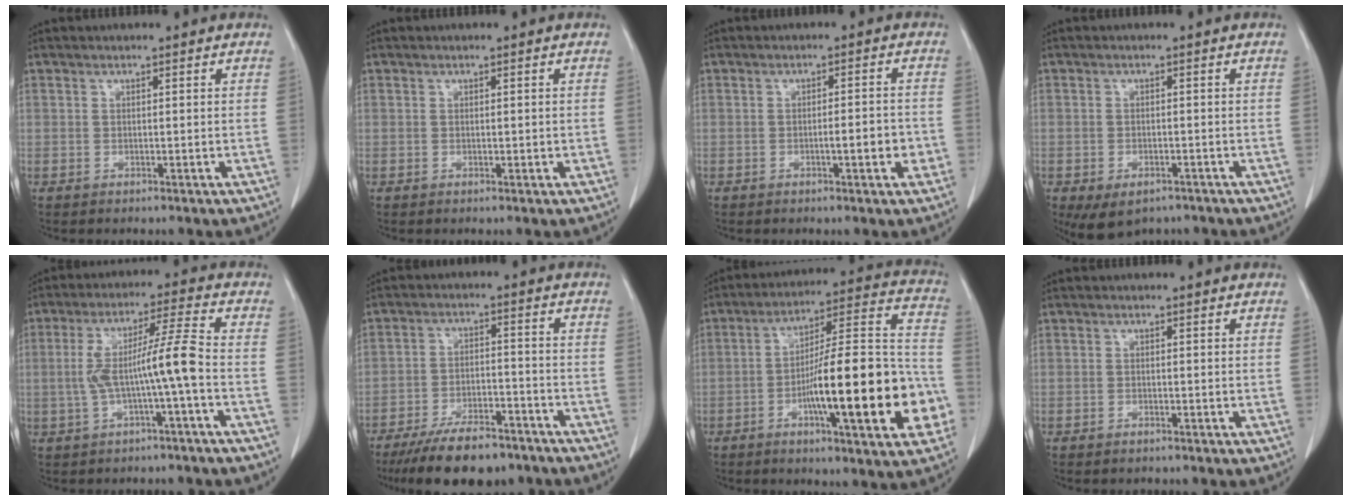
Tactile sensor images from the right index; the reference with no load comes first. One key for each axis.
{"total": 0.8, "fx": 0.0, "fy": 0.5, "fz": 0.6, "tx": -0.009, "ty": -0.001, "tz": 0.003}
{"total": 3.9, "fx": -1.2, "fy": 0.8, "fz": 3.7, "tx": -0.054, "ty": 0.001, "tz": -0.014}
{"total": 6.2, "fx": -4.1, "fy": 3.4, "fz": 3.1, "tx": -0.052, "ty": -0.003, "tz": -0.054}
{"total": 8.7, "fx": -1.5, "fy": -0.4, "fz": 8.5, "tx": -0.165, "ty": 0.026, "tz": -0.024}
{"total": 12.3, "fx": -9.7, "fy": 4.1, "fz": 6.3, "tx": -0.098, "ty": -0.005, "tz": -0.157}
{"total": 22.8, "fx": -6.4, "fy": 3.5, "fz": 21.6, "tx": -0.277, "ty": 0.019, "tz": -0.090}
{"total": 0.7, "fx": -0.6, "fy": 0.2, "fz": 0.2, "tx": -0.010, "ty": -0.001, "tz": -0.008}